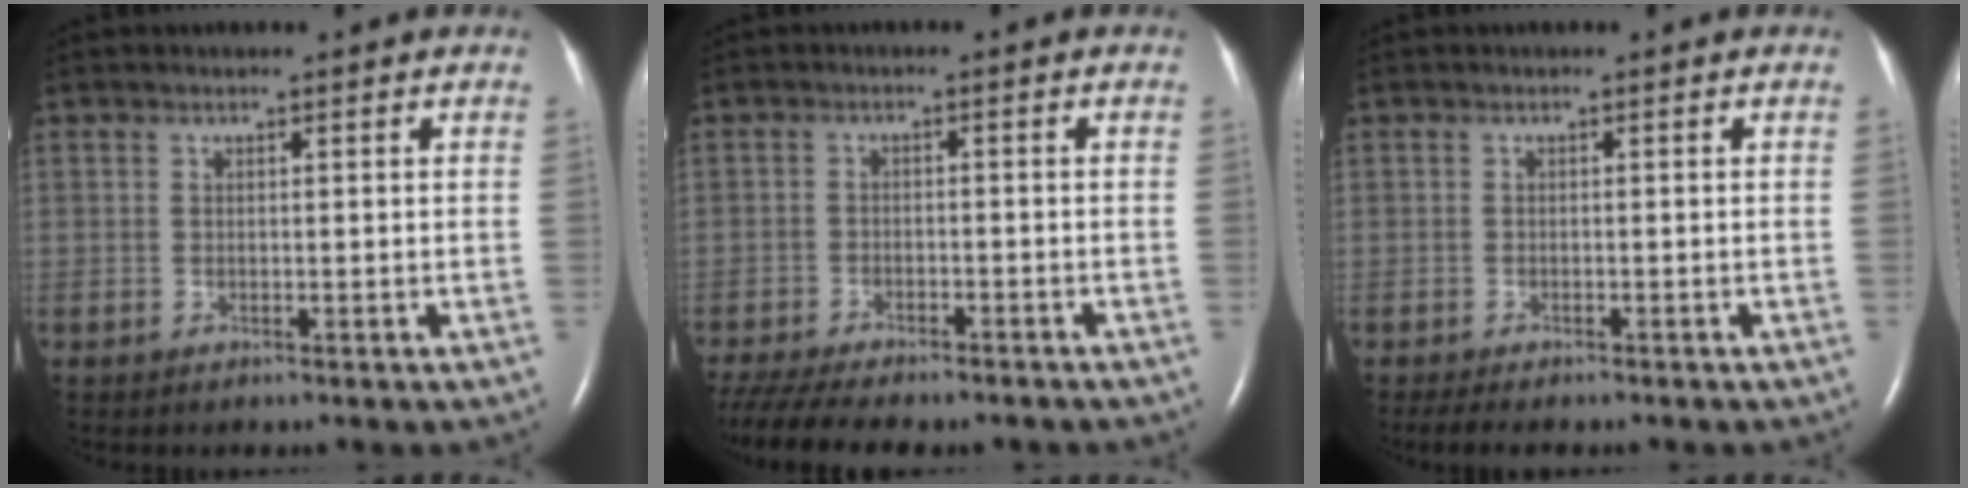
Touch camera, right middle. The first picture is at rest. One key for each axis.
{"total": 14.6, "fx": -12.3, "fy": 4.0, "fz": 6.8, "tx": -0.151, "ty": -0.022, "tz": -0.172}
{"total": 4.3, "fx": -3.4, "fy": 1.2, "fz": 2.2, "tx": -0.038, "ty": -0.013, "tz": -0.043}